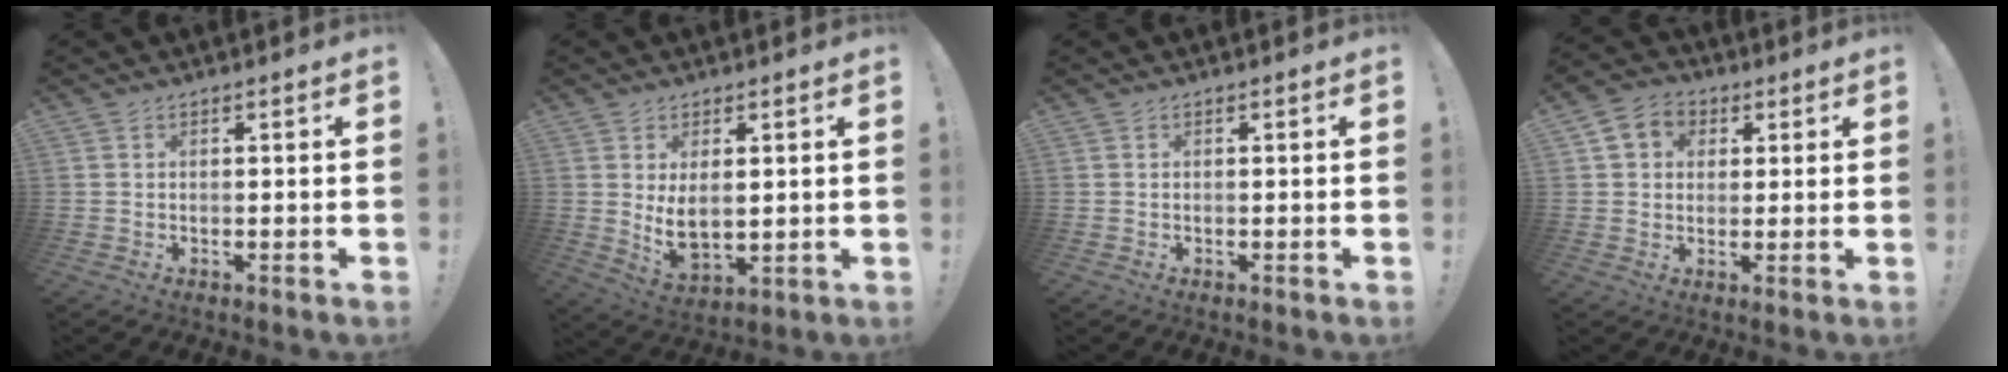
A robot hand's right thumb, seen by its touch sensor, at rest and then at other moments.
{"total": 7.1, "force": [2.9, 3.7, 5.3], "torque": [-0.084, -0.023, 0.053]}
{"total": 0.0}
{"total": 7.7, "force": [2.3, 6.6, 3.1], "torque": [-0.049, 0.005, 0.050]}